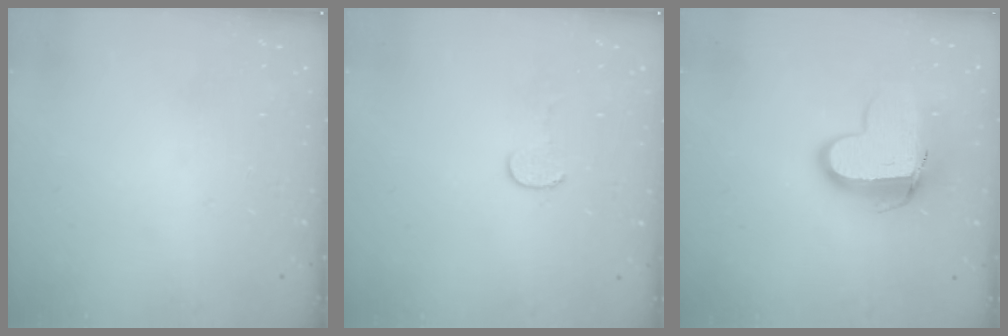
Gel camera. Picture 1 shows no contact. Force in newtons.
{"total": 4.1, "press": 4.1, "slide": 0.4}
{"total": 12.4, "press": 12.4, "slide": 1.2}